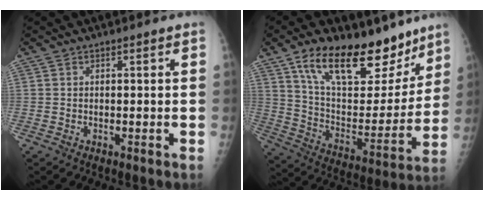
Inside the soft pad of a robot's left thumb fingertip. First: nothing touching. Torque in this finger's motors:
{"motor_torque": [0.73, 0.75, 1.50, -1.27, 0.17]}